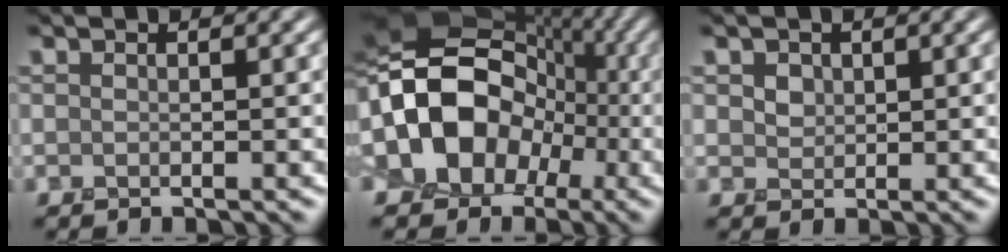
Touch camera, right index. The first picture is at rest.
{"total": 17.2, "force": [-1.6, 13.0, 11.2], "torque": [-0.189, 0.001, -0.059]}
{"total": 1.8, "force": [0.9, 1.4, 0.8], "torque": [-0.016, 0.003, 0.014]}